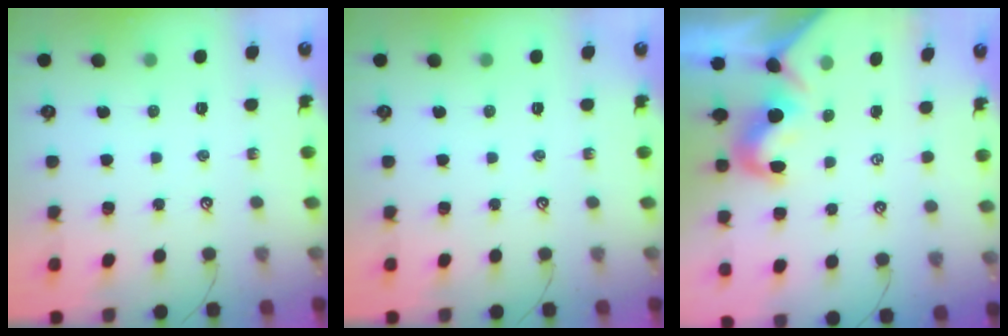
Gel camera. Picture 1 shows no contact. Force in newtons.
{"total": 0.0}
{"total": 1.9, "press": 1.9, "slide": 0.6}